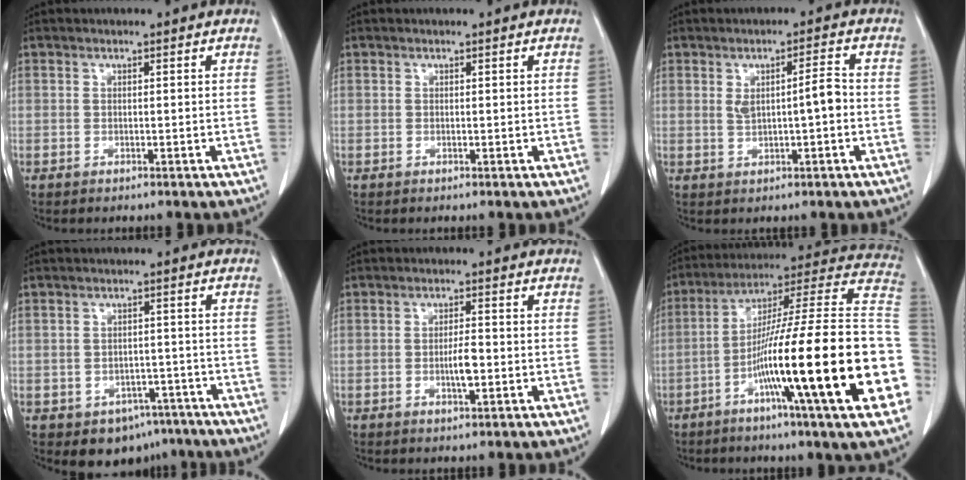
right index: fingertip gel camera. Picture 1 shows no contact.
{"total": 0.0}
{"total": 4.4, "force": [0.1, 0.8, 4.3], "torque": [-0.074, 0.011, 0.006]}
{"total": 7.3, "force": [-4.8, 5.2, 1.9], "torque": [-0.004, 0.017, -0.057]}
{"total": 3.3, "force": [-0.7, 0.6, 3.1], "torque": [-0.057, -0.001, -0.011]}
{"total": 30.2, "force": [-7.7, 0.5, 29.2], "torque": [-0.360, -0.012, -0.144]}